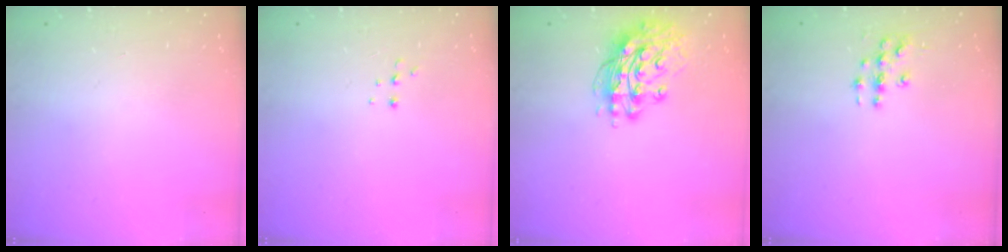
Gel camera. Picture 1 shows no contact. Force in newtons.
{"total": 5.0, "press": 4.9, "slide": 0.9}
{"total": 13.5, "press": 13.4, "slide": 1.3}
{"total": 3.9, "press": 3.9, "slide": 0.2}